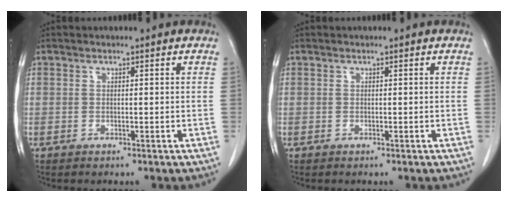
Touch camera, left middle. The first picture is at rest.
{"total": 0.0}